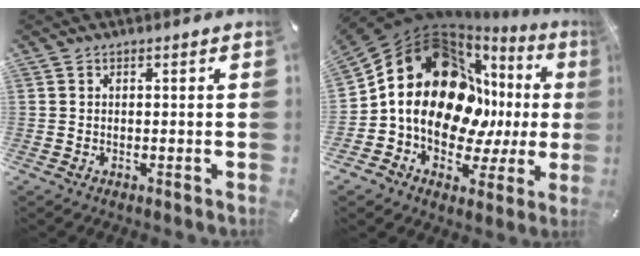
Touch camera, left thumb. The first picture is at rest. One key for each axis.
{"total": 21.2, "fx": 3.4, "fy": 16.4, "fz": 13.1, "tx": -0.222, "ty": -0.037, "tz": 0.073}